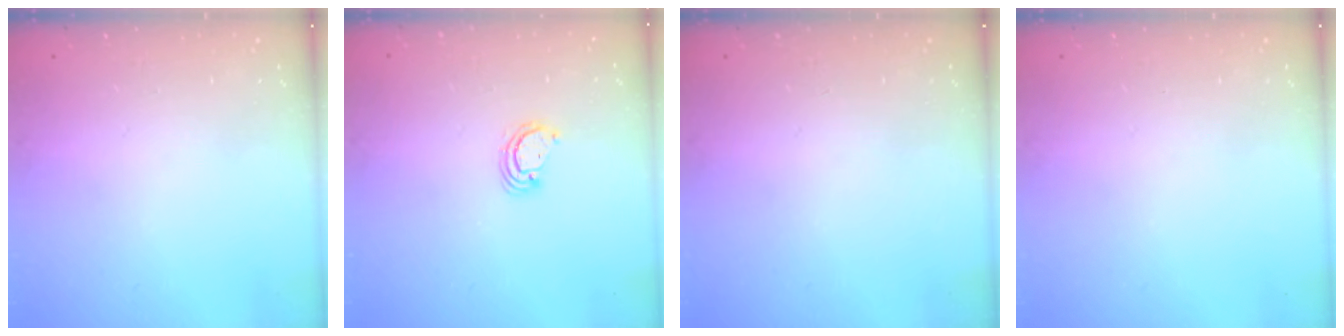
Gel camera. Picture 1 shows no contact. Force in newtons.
{"total": 2.9, "press": 2.9, "slide": 0.3}
{"total": 0.0}
{"total": 0.0}